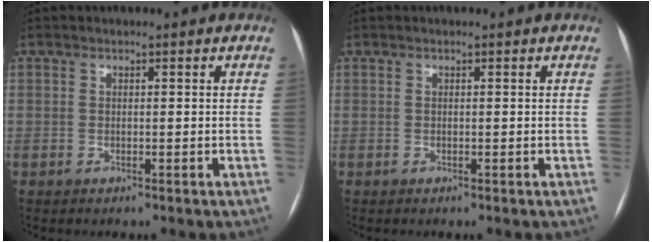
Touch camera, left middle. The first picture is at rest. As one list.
[{"total": 0.0}]